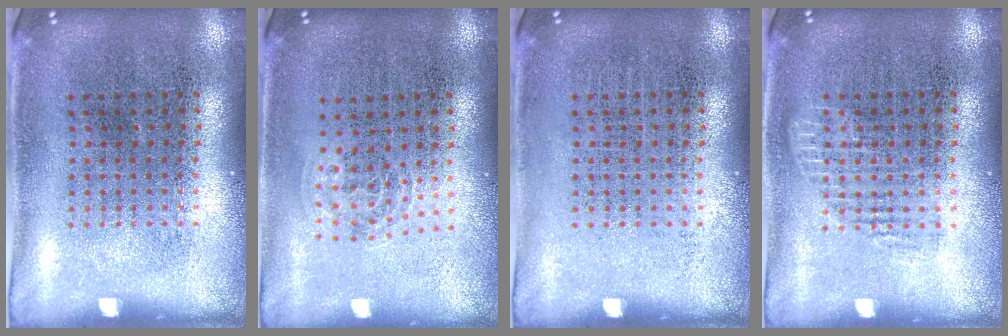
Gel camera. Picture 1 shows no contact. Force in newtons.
{"total": 1.0, "press": 0.6, "slide": 0.8}
{"total": 0.0}
{"total": 1.3, "press": 1.2, "slide": 0.4}